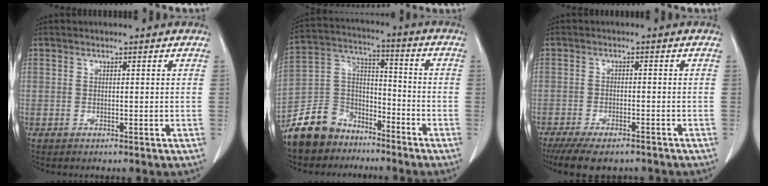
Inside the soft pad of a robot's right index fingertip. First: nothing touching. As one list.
[{"total": 12.5, "force": [-9.2, 7.7, 3.5], "torque": [-0.091, 0.035, -0.173]}, {"total": 10.8, "force": [-8.3, 3.8, 5.6], "torque": [-0.094, -0.007, -0.125]}]